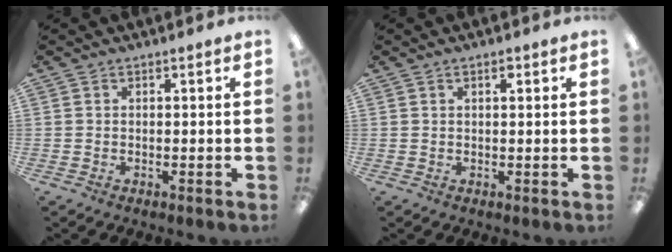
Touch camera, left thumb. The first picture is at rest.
{"total": 1.4, "force": [0.8, 0.5, 1.1], "torque": [-0.015, -0.002, 0.012]}